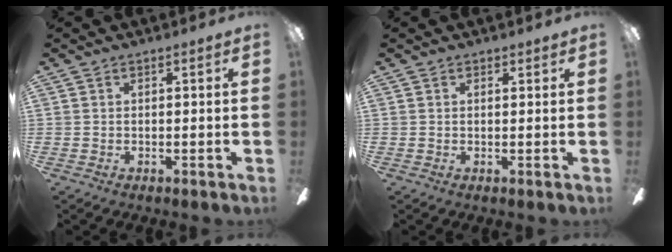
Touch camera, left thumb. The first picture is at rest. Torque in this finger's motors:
{"motor_torque": [-0.41, -0.29, -0.59, 0.15, 0.02]}